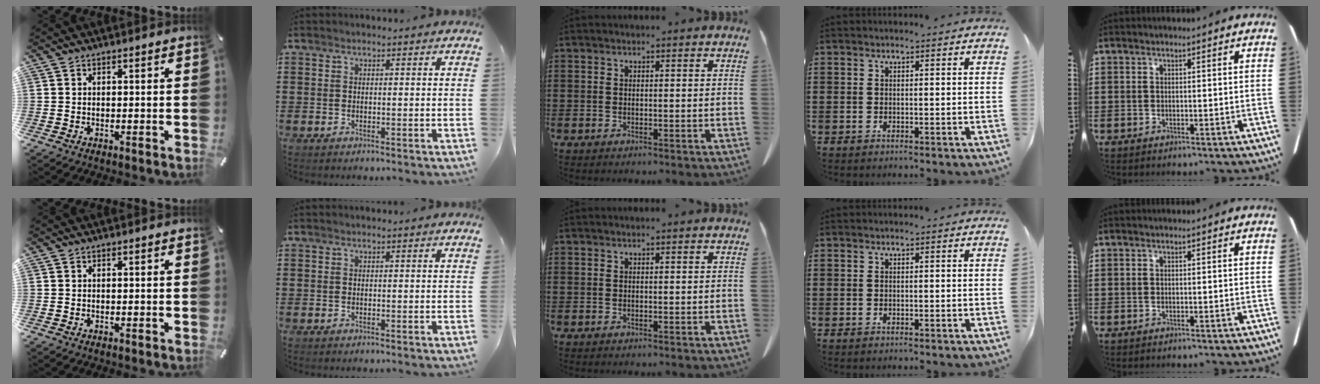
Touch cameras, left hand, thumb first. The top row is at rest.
{}